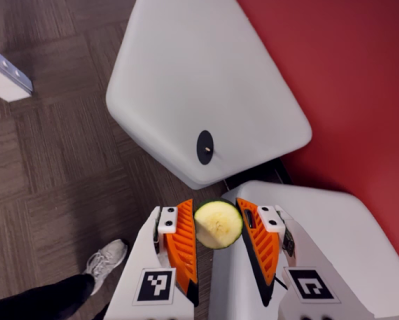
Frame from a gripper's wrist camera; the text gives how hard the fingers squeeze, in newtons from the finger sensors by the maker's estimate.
{"total": 11.7, "left": 12.3, "right": 11.0}